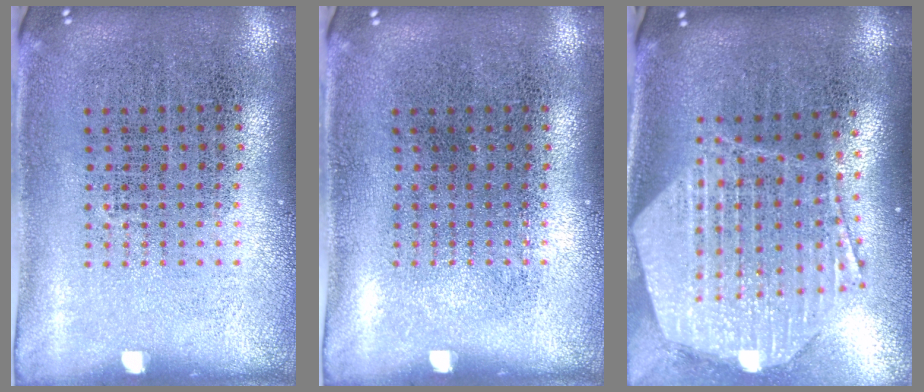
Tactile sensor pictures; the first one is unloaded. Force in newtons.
{"total": 0.0}
{"total": 2.9, "press": 2.3, "slide": 1.8}